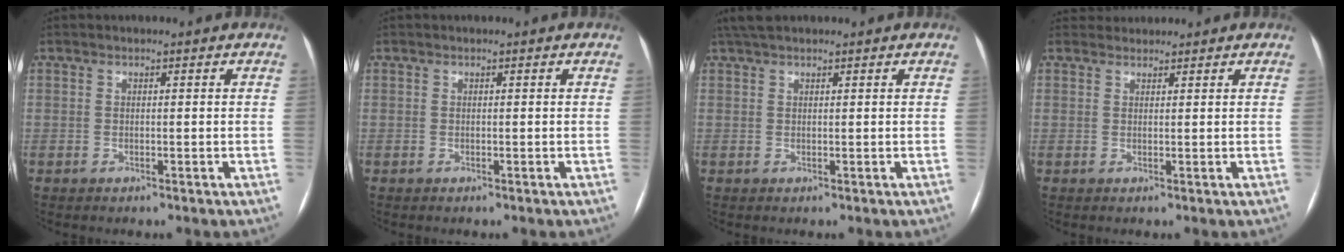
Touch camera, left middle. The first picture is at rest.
{"total": 0.0}
{"total": 3.7, "force": [3.0, 0.9, 1.9], "torque": [-0.037, 0.029, 0.058]}
{"total": 1.7, "force": [1.6, 0.4, -0.5], "torque": [0.002, 0.015, 0.029]}